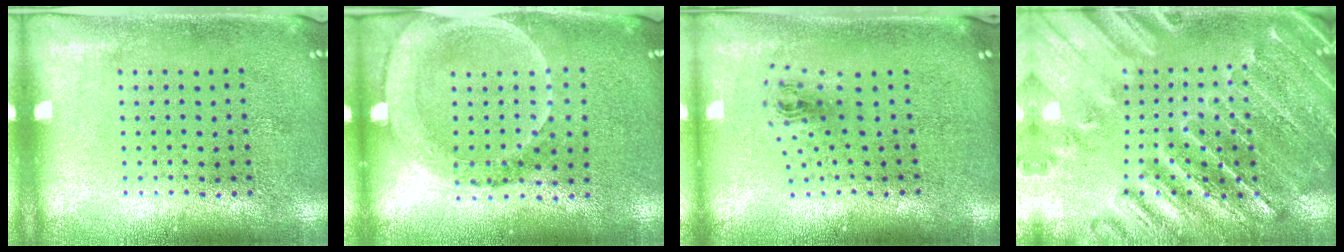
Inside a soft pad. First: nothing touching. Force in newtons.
{"total": 1.9, "press": 1.6, "slide": 0.9}
{"total": 1.0, "press": 0.4, "slide": 0.9}
{"total": 2.0, "press": 2.0, "slide": 0.1}